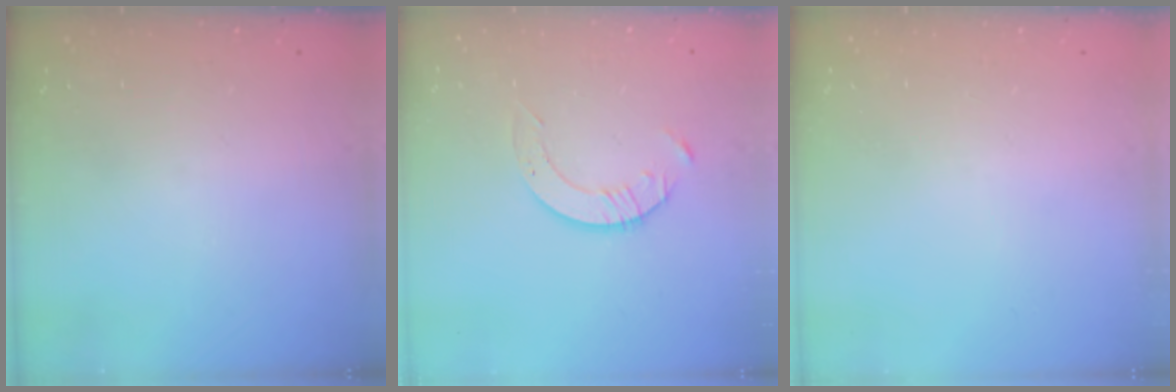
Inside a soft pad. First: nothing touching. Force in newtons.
{"total": 3.5, "press": 3.4, "slide": 0.4}
{"total": 0.0}